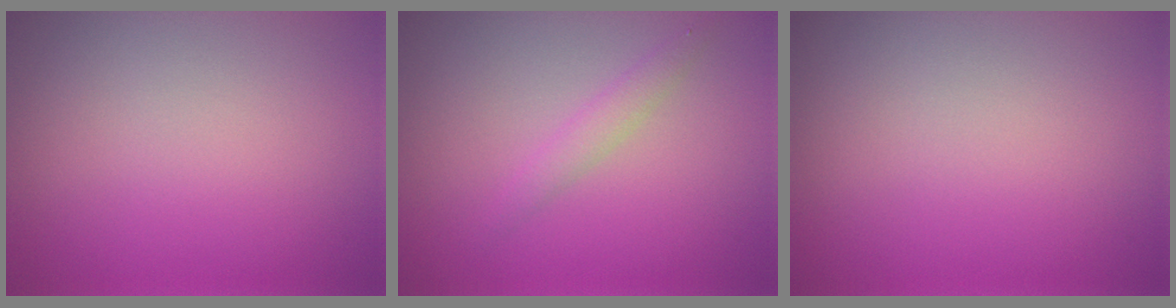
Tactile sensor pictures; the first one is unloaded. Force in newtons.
{"total": 1.4, "press": 1.4, "slide": 0.0}
{"total": 0.0}